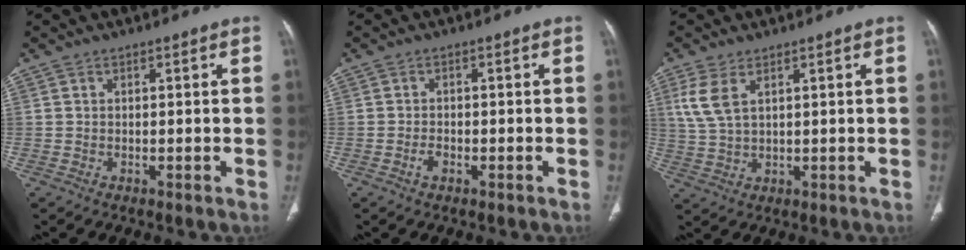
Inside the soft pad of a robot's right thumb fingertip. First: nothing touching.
{"total": 1.7, "force": [-1.0, 0.8, 1.1], "torque": [-0.024, 0.006, -0.018]}
{"total": 5.7, "force": [2.5, 2.7, 4.4], "torque": [-0.106, 0.001, 0.060]}